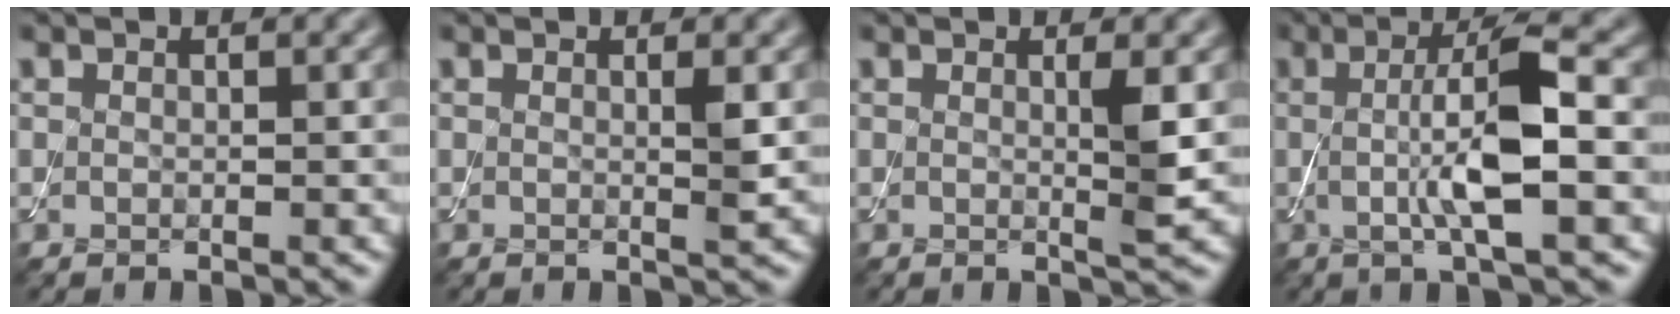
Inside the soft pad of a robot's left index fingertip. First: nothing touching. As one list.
[{"total": 1.1, "force": [0.2, 0.1, 1.1], "torque": [-0.018, -0.002, 0.000]}, {"total": 2.0, "force": [0.2, 0.2, 2.0], "torque": [-0.033, -0.004, -0.001]}, {"total": 6.4, "force": [0.0, 1.2, 6.3], "torque": [-0.119, 0.002, -0.003]}]